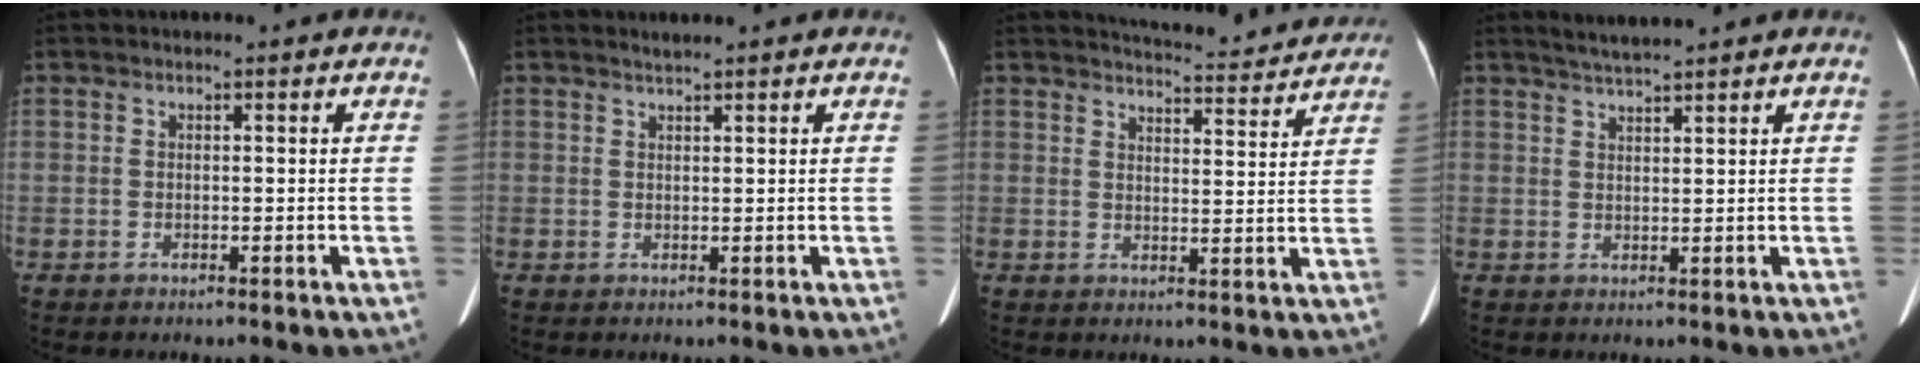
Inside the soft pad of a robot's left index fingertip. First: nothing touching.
{"total": 0.9, "force": [0.9, -0.2, 0.3], "torque": [-0.013, 0.001, 0.021]}
{"total": 11.0, "force": [10.7, 1.2, 2.3], "torque": [-0.029, -0.003, 0.126]}
{"total": 3.3, "force": [3.1, -0.5, 1.2], "torque": [-0.026, 0.011, 0.059]}